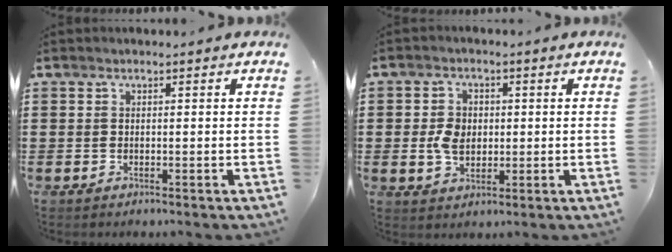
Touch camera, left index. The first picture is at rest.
{"total": 4.4, "force": [0.0, 3.2, 3.1], "torque": [-0.072, 0.008, -0.004]}